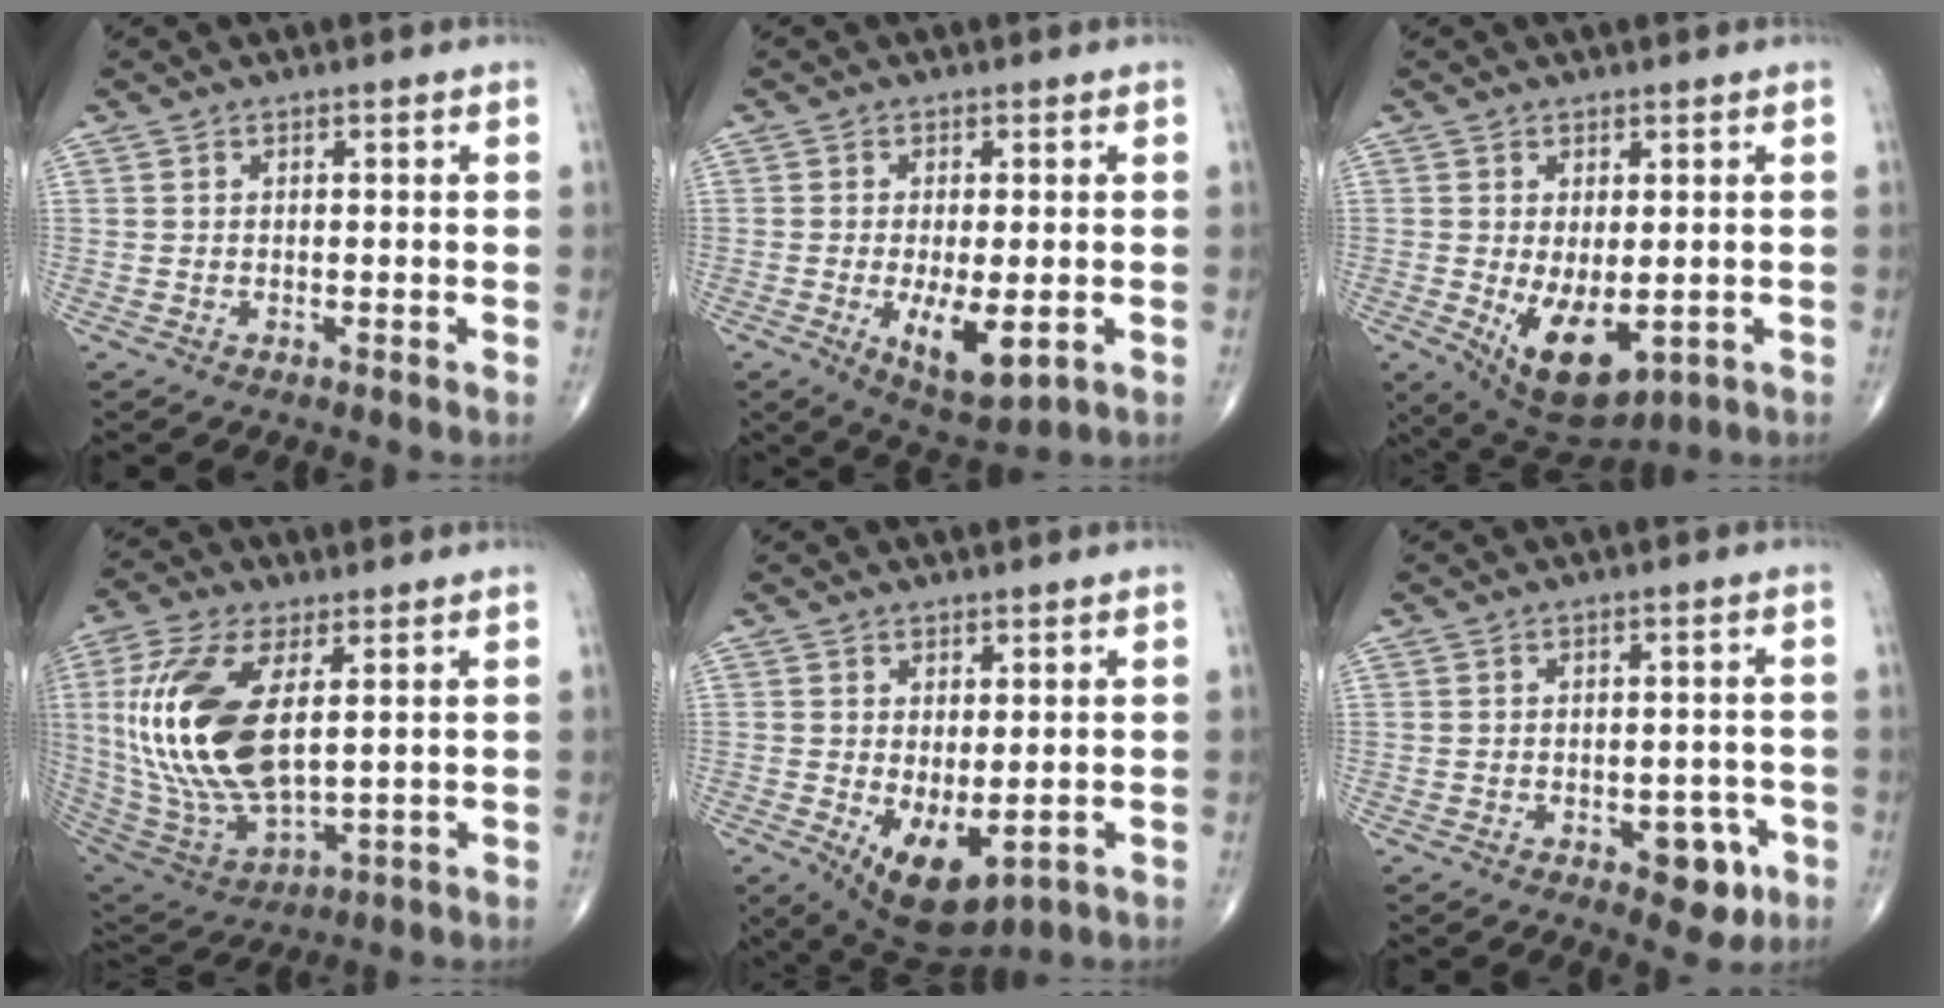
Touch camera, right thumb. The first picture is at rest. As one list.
[{"total": 8.5, "force": [-2.0, 3.3, 7.6], "torque": [-0.121, -0.019, -0.023]}, {"total": 10.0, "force": [-2.0, 5.1, 8.4], "torque": [-0.125, -0.016, -0.010]}, {"total": 21.7, "force": [3.6, 10.0, 18.9], "torque": [-0.408, -0.022, 0.078]}, {"total": 8.6, "force": [-1.8, 4.2, 7.3], "torque": [-0.110, -0.013, -0.008]}, {"total": 6.1, "force": [-2.6, 3.4, 4.3], "torque": [-0.027, 0.013, -0.028]}]